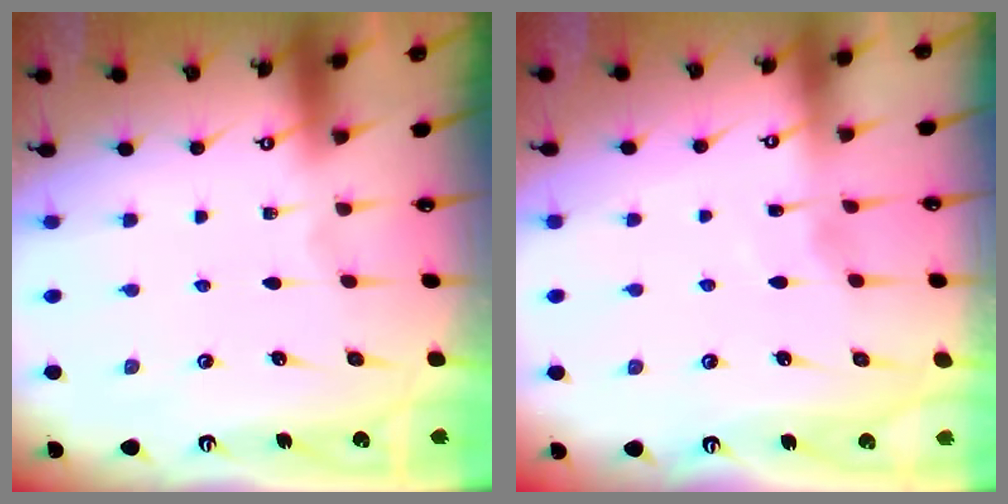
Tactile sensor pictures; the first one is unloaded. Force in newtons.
{"total": 2.8, "press": 2.8, "slide": 0.5}